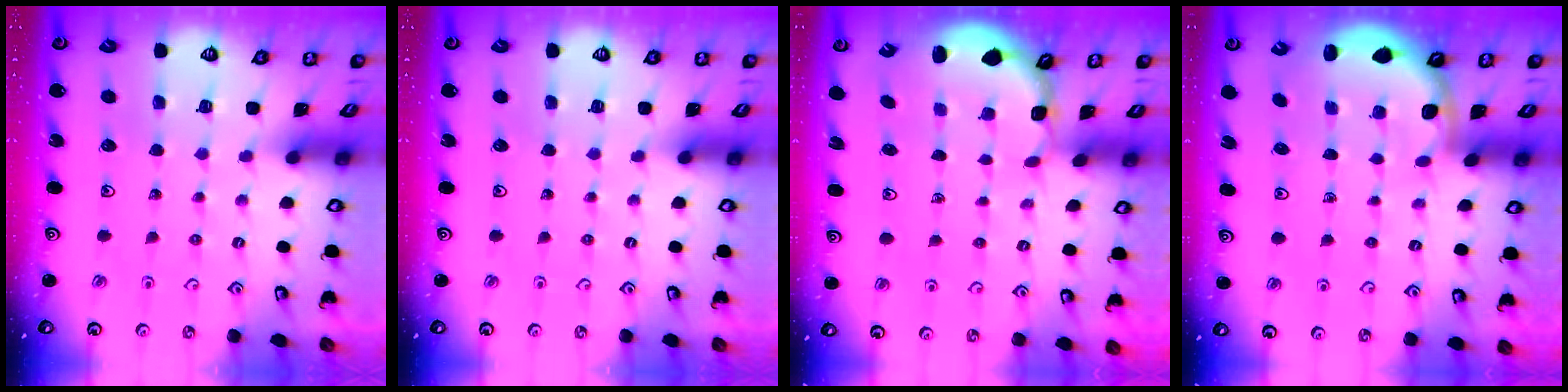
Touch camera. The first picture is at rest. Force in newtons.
{"total": 0.0}
{"total": 2.8, "press": 2.2, "slide": 1.7}
{"total": 2.6, "press": 2.6, "slide": 0.4}